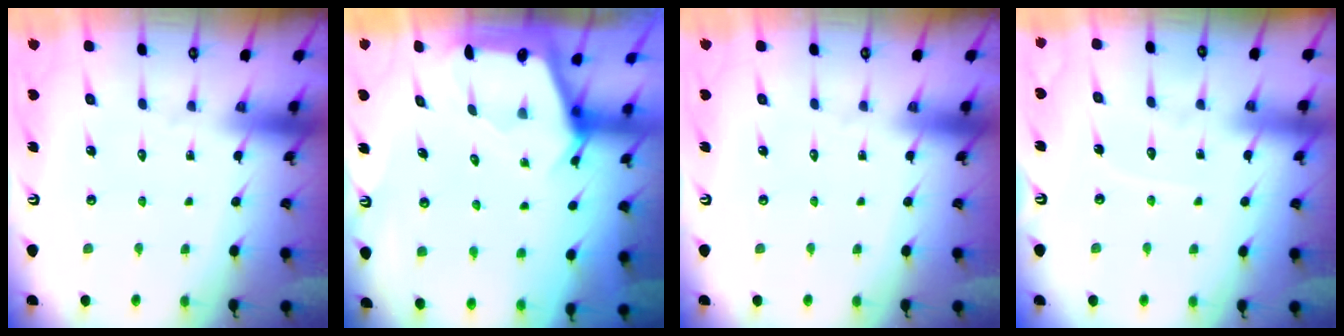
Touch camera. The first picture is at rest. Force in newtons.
{"total": 2.3, "press": 2.3, "slide": 0.3}
{"total": 0.0}
{"total": 3.6, "press": 3.6, "slide": 0.2}